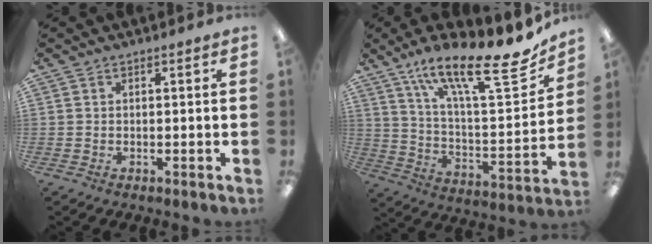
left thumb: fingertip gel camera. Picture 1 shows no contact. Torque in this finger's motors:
{"motor_torque": [0.48, 0.22, 1.42, -1.36, 0.37]}